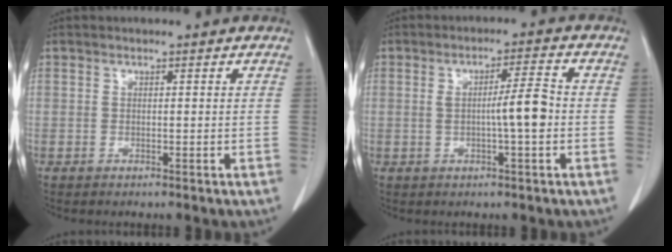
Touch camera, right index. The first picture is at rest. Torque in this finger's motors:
{"motor_torque": [0.37, -0.08, 0.13, 0.08]}